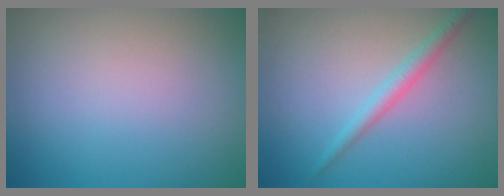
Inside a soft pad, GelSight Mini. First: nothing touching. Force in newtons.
{"total": 1.8, "press": 1.8, "slide": 0.1}